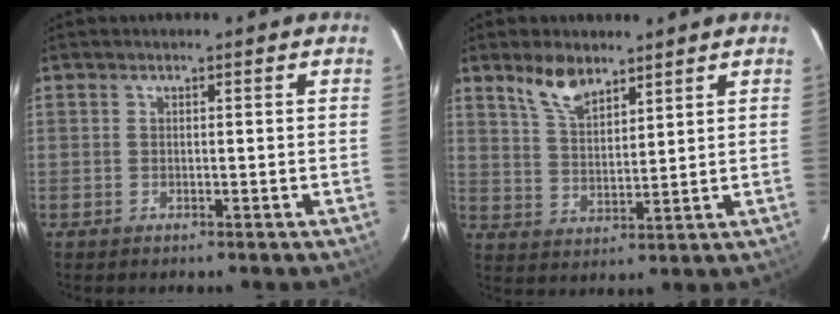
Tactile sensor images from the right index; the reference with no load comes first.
{"total": 7.1, "force": [5.3, 2.9, 3.8], "torque": [-0.068, 0.007, 0.106]}